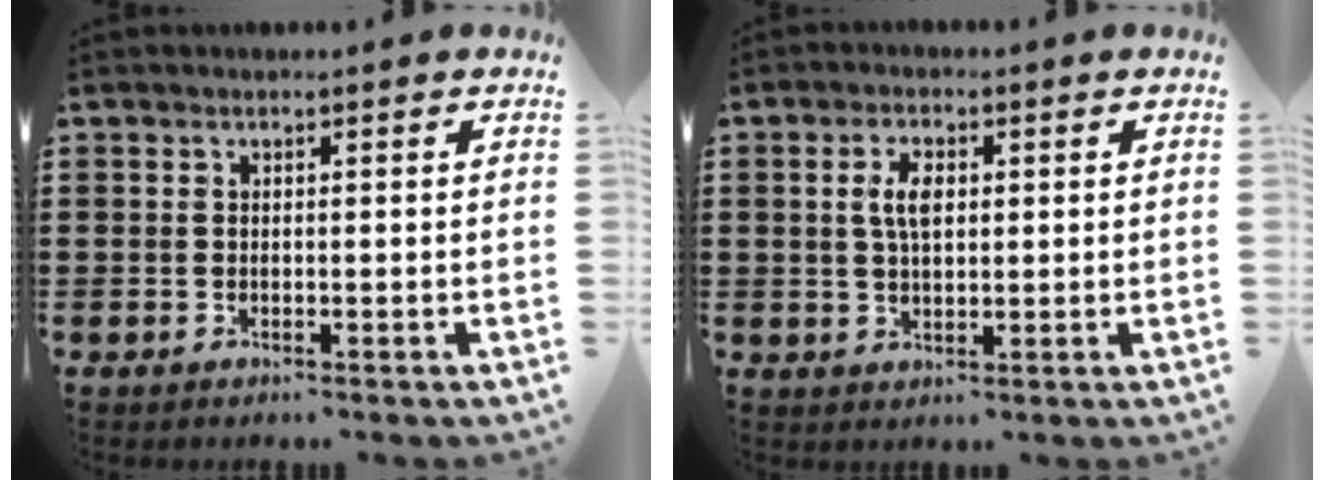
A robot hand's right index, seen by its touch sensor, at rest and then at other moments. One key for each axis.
{"total": 4.3, "fx": 0.8, "fy": 2.0, "fz": 3.7, "tx": -0.078, "ty": 0.012, "tz": 0.012}